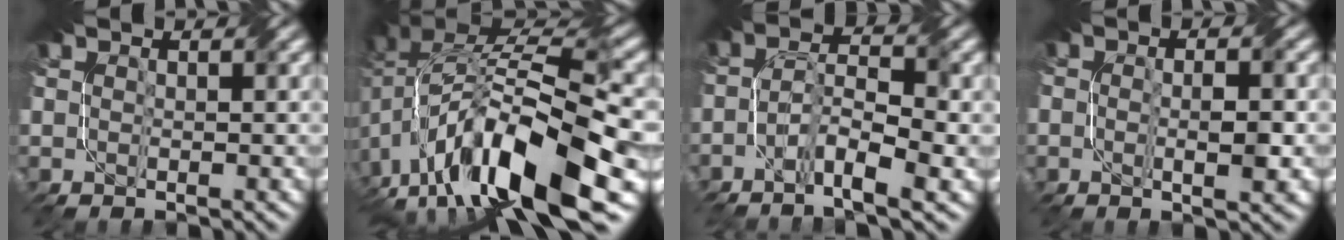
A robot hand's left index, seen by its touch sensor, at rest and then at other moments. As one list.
[{"total": 15.8, "force": [-5.8, 7.5, 12.7], "torque": [-0.233, 0.005, -0.103]}, {"total": 6.0, "force": [-3.4, 1.8, 4.6], "torque": [-0.093, 0.006, -0.069]}, {"total": 2.8, "force": [-0.6, 0.9, 2.6], "torque": [-0.048, -0.005, -0.008]}]